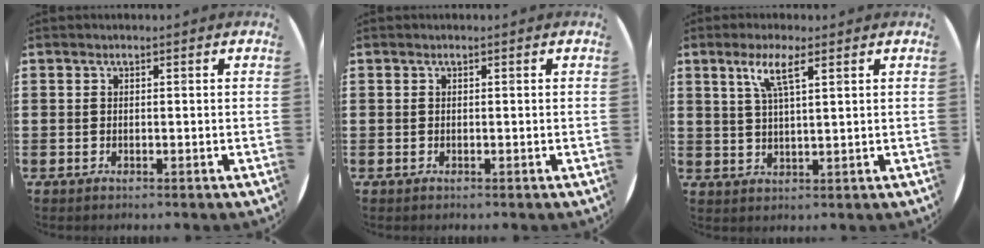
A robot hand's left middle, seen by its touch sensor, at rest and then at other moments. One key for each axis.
{"total": 0.0}
{"total": 4.7, "fx": 2.7, "fy": 0.6, "fz": 3.8, "tx": -0.082, "ty": 0.006, "tz": 0.045}